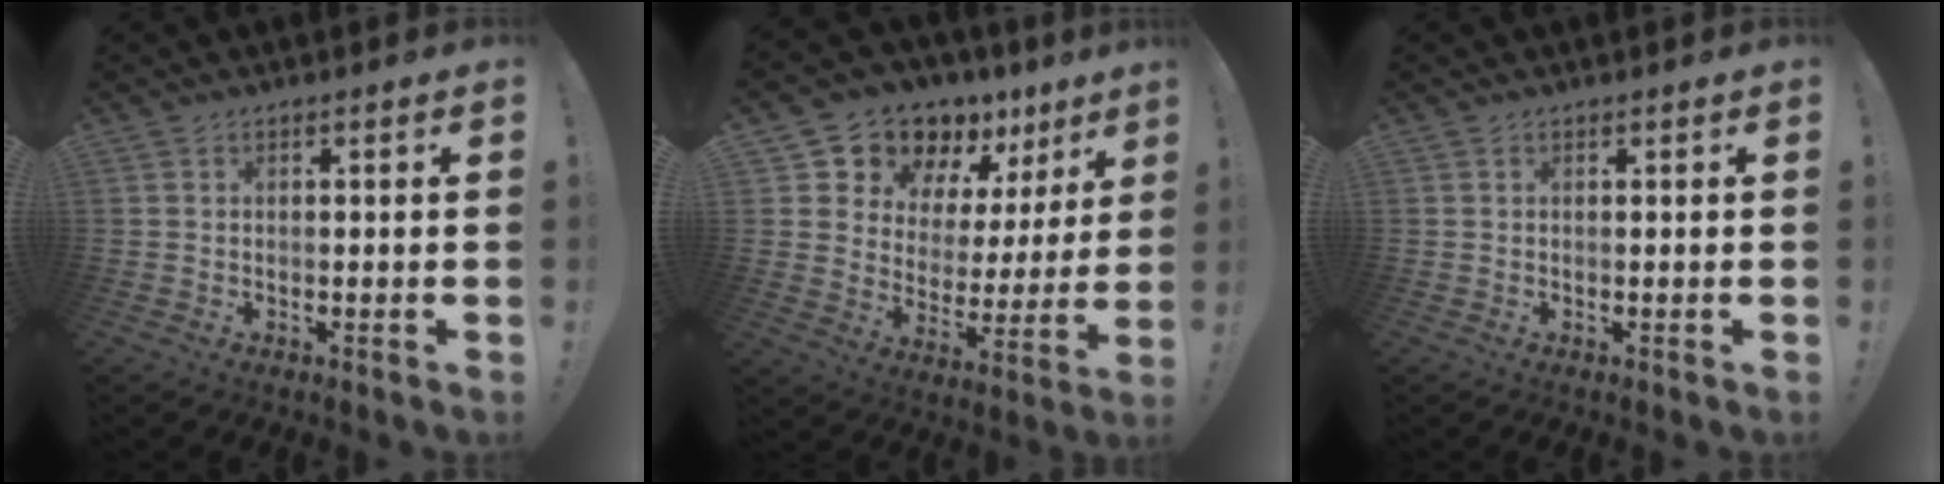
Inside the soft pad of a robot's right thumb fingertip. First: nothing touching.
{"total": 12.3, "force": [10.1, 6.7, 2.4], "torque": [-0.035, -0.094, 0.192]}
{"total": 0.0}